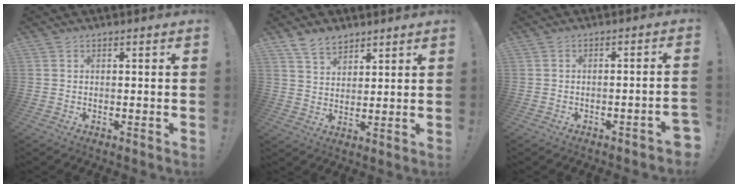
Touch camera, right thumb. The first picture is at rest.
{"total": 7.5, "force": [5.8, 4.0, 2.6], "torque": [-0.048, -0.030, 0.112]}
{"total": 1.3, "force": [-1.0, 0.0, 0.9], "torque": [-0.013, 0.001, -0.017]}